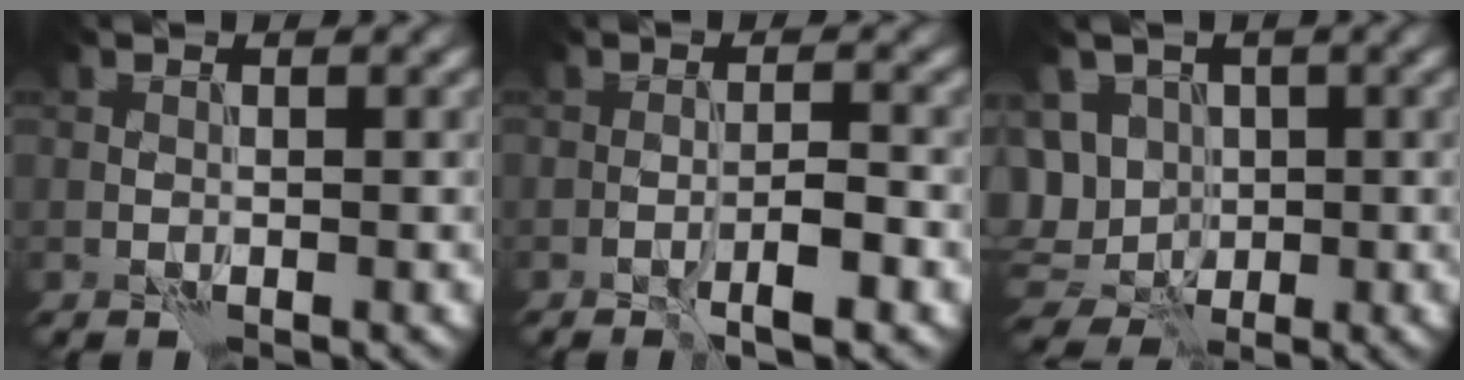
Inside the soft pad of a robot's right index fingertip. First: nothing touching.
{"total": 2.8, "force": [-1.4, 0.4, 2.4], "torque": [-0.040, 0.005, -0.025]}
{"total": 8.7, "force": [0.1, 7.6, 4.2], "torque": [-0.083, 0.016, -0.027]}